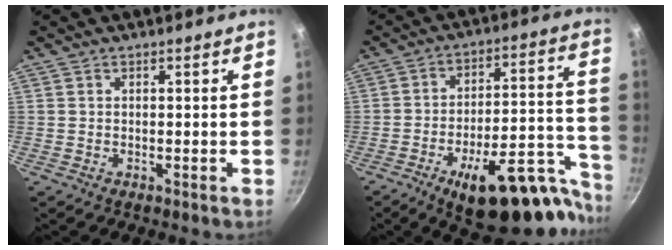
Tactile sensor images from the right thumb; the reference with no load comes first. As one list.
[{"total": 22.0, "force": [-14.6, 7.3, 14.7], "torque": [-0.120, 0.115, -0.210]}]